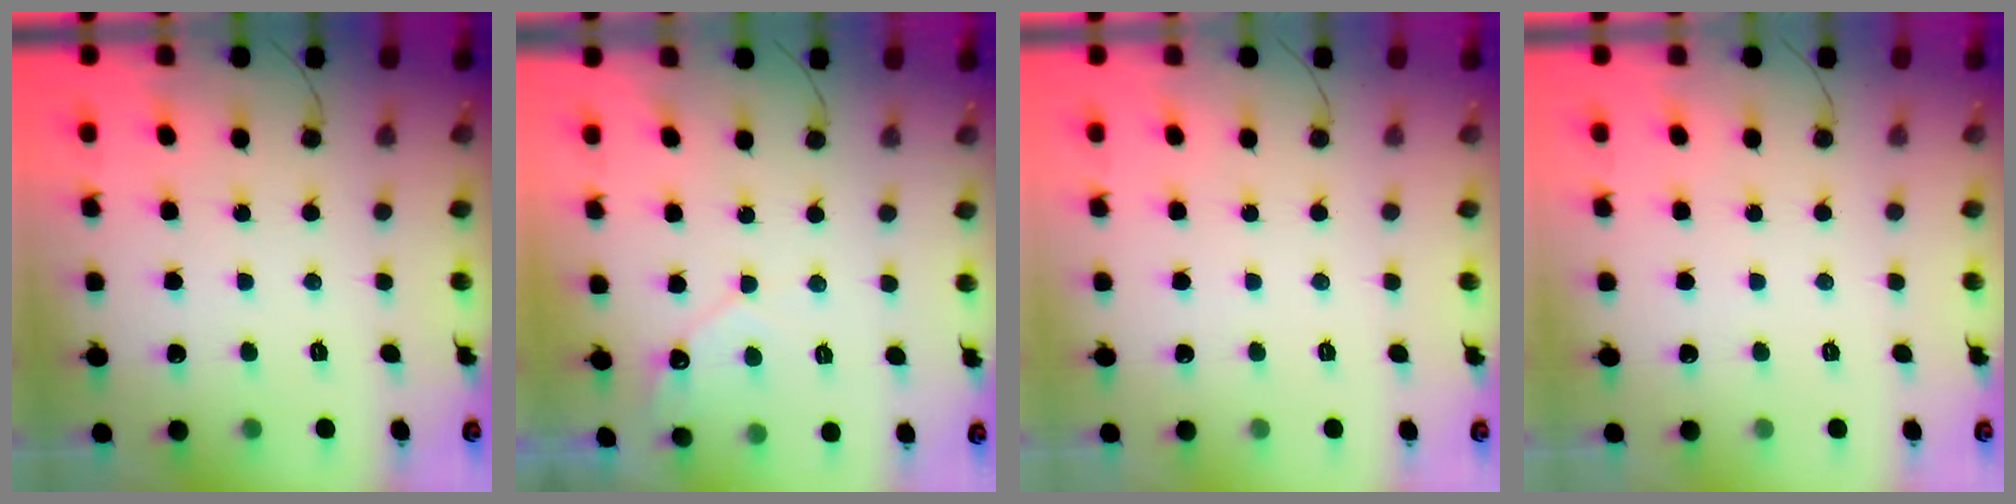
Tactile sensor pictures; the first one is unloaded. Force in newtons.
{"total": 4.6, "press": 4.6, "slide": 0.3}
{"total": 0.0}
{"total": 0.0}